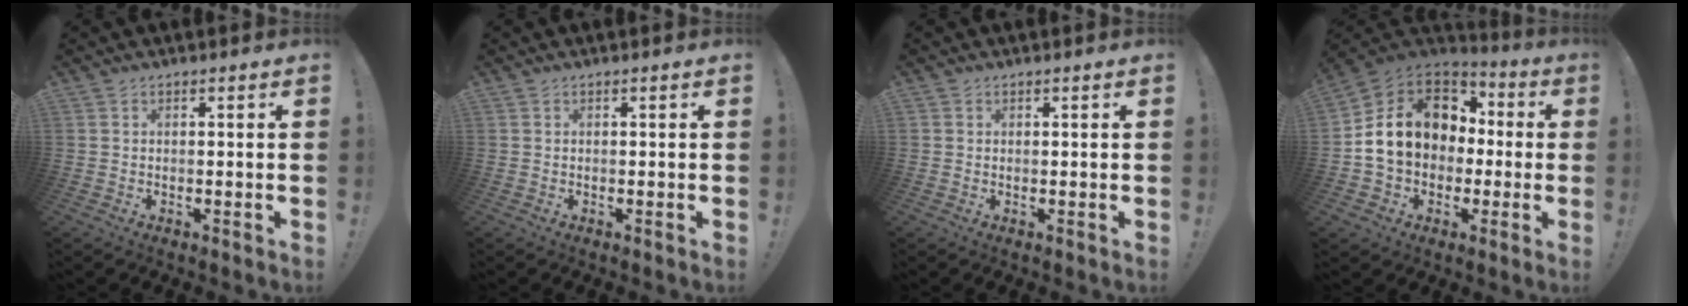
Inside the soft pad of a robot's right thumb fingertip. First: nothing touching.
{"total": 0.0}
{"total": 0.5, "force": [0.3, 0.5, -0.1], "torque": [0.004, 0.001, 0.005]}
{"total": 17.7, "force": [2.7, 13.8, 10.7], "torque": [-0.169, 0.008, 0.068]}